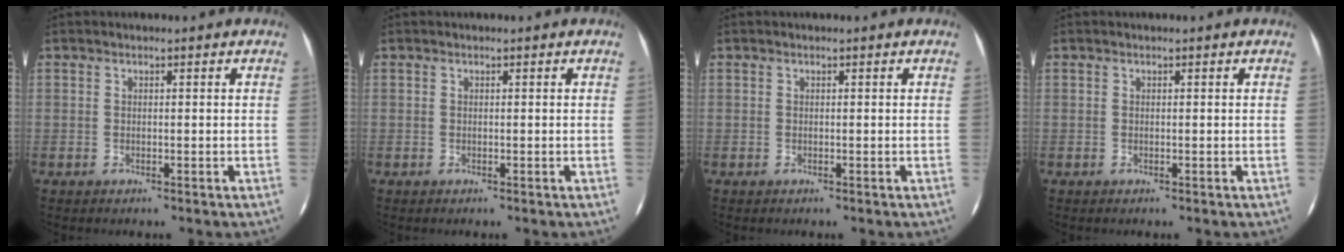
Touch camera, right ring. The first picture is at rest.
{"total": 0.0}
{"total": 0.0}
{"total": 0.0}